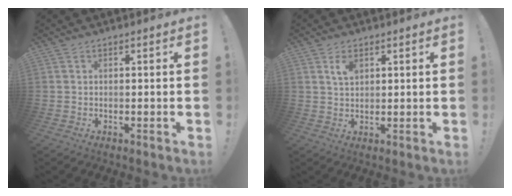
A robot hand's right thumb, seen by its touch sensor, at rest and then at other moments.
{"total": 3.7, "force": [1.9, 2.1, 2.4], "torque": [-0.029, -0.007, 0.029]}